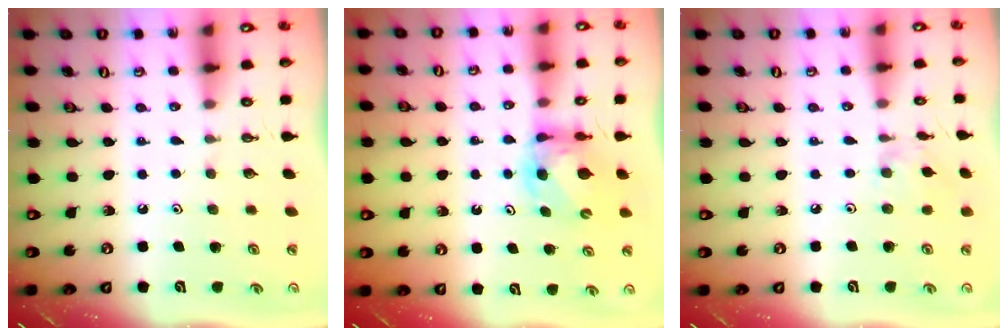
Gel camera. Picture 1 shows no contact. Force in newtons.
{"total": 5.8, "press": 5.7, "slide": 0.6}
{"total": 2.8, "press": 2.7, "slide": 0.5}